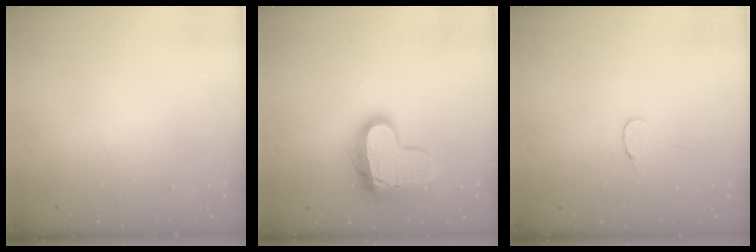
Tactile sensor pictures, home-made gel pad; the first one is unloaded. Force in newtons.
{"total": 14.9, "press": 14.9, "slide": 1.4}
{"total": 4.5, "press": 4.5, "slide": 0.4}